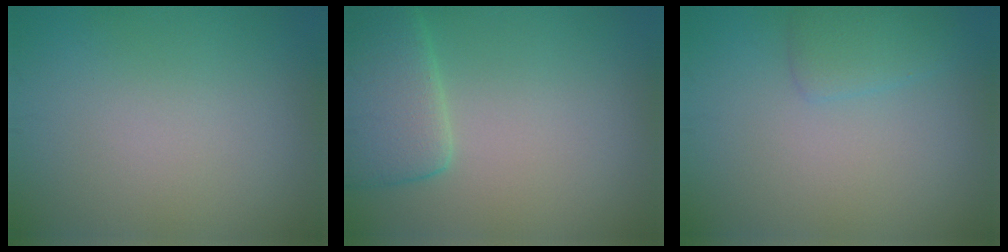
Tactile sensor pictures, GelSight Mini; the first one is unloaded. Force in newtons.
{"total": 5.0, "press": 4.9, "slide": 0.4}
{"total": 1.9, "press": 1.9, "slide": 0.2}